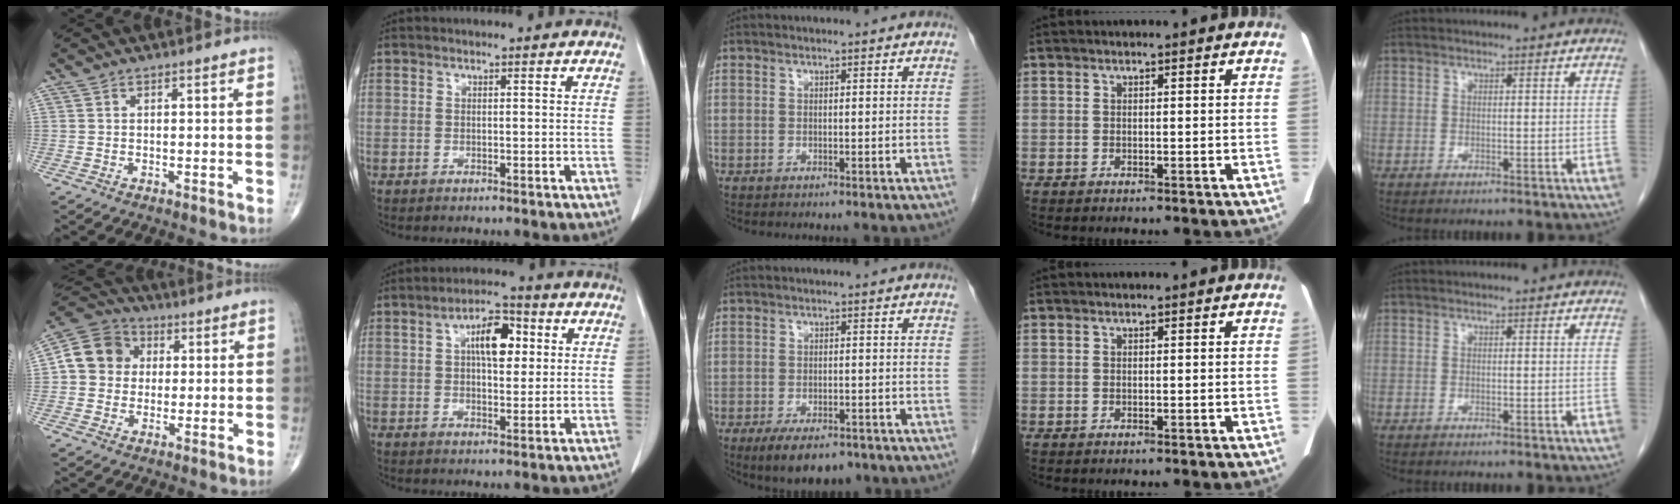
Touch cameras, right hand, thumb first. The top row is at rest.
{"thumb": {"total": 10.0, "force": [1.2, 8.9, 4.4], "torque": [-0.058, 0.016, 0.008]}, "index": {"total": 7.7, "force": [2.0, 3.4, 6.6], "torque": [-0.109, 0.019, 0.031]}, "middle": {"total": 7.3, "force": [-5.1, 3.0, 4.2], "torque": [-0.068, -0.007, -0.077]}}